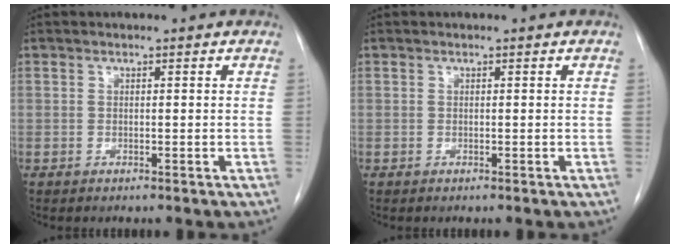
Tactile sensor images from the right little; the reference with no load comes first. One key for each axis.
{"total": 0.0}